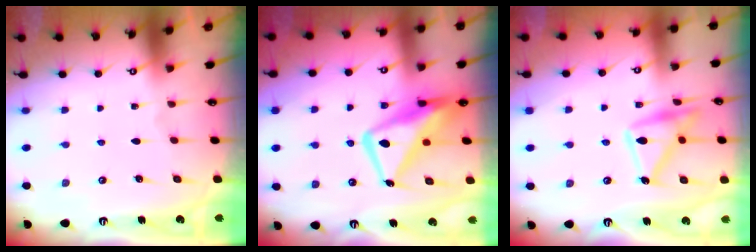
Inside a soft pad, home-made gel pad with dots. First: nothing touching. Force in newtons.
{"total": 15.5, "press": 15.4, "slide": 1.7}
{"total": 16.1, "press": 16.1, "slide": 0.7}